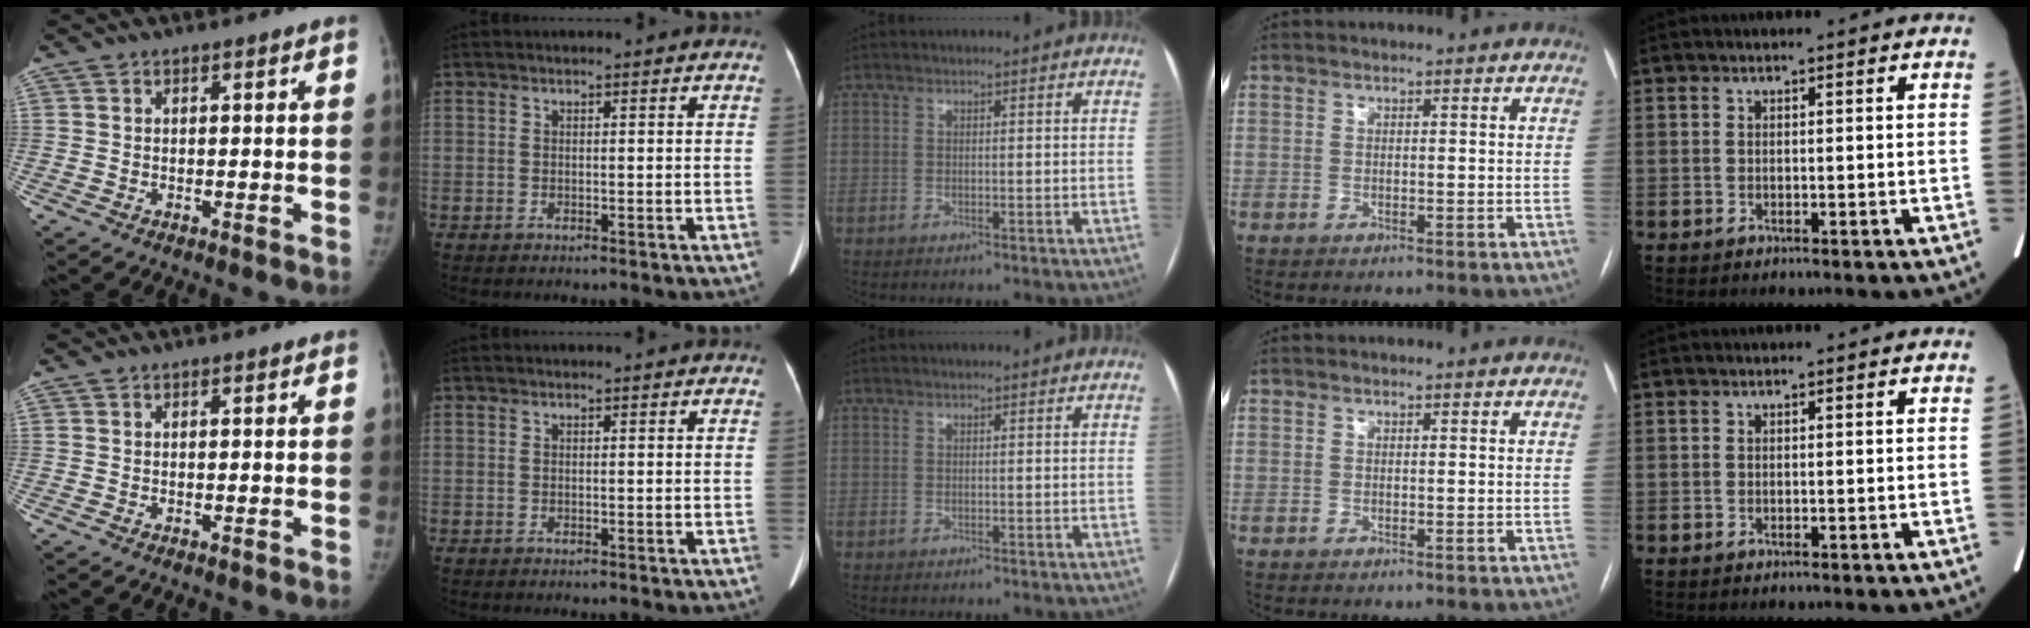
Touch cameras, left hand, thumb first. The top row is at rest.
{}